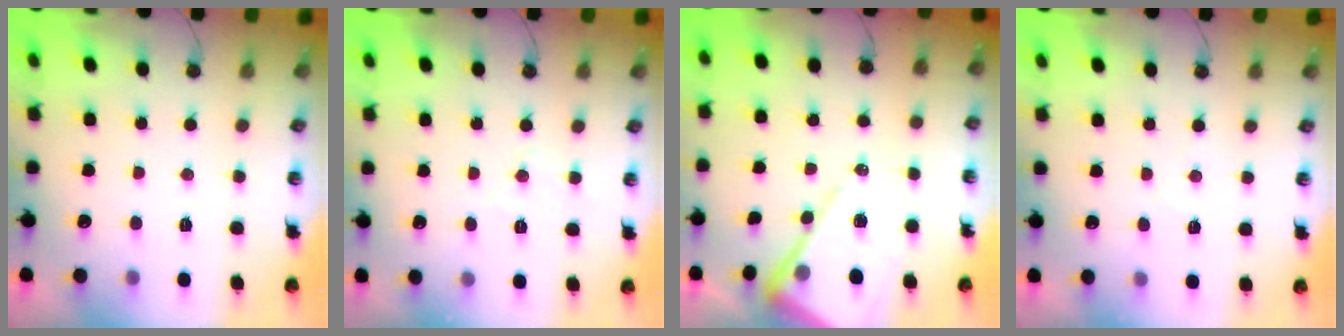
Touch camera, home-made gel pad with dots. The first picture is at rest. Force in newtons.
{"total": 5.4, "press": 5.4, "slide": 0.9}
{"total": 11.6, "press": 11.5, "slide": 1.5}
{"total": 4.2, "press": 4.1, "slide": 0.6}